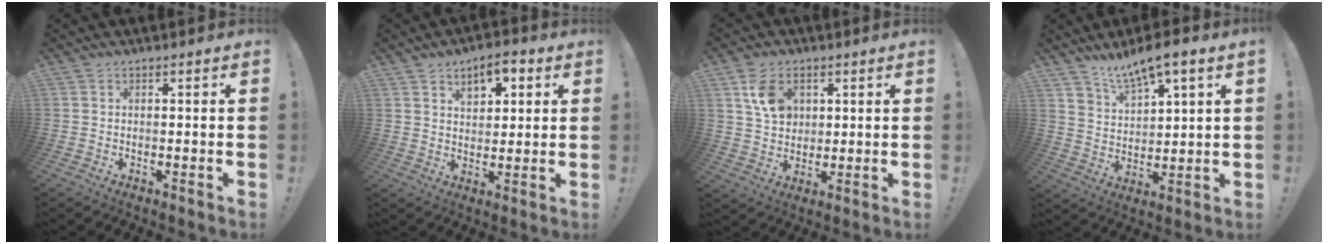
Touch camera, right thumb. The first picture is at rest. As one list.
[{"total": 7.6, "force": [4.1, 4.5, 4.4], "torque": [-0.052, -0.016, 0.070]}, {"total": 9.2, "force": [3.8, 6.7, 5.0], "torque": [-0.070, -0.006, 0.073]}, {"total": 8.5, "force": [7.3, 2.2, 3.9], "torque": [-0.081, -0.045, 0.132]}]